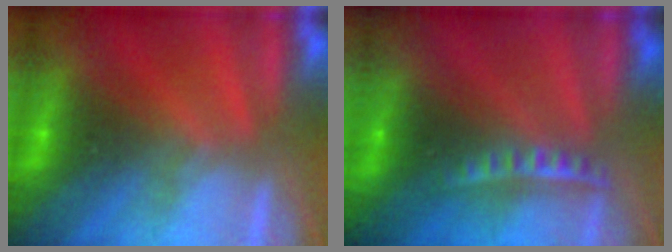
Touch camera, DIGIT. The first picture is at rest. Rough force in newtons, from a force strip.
{"total": 8.6}